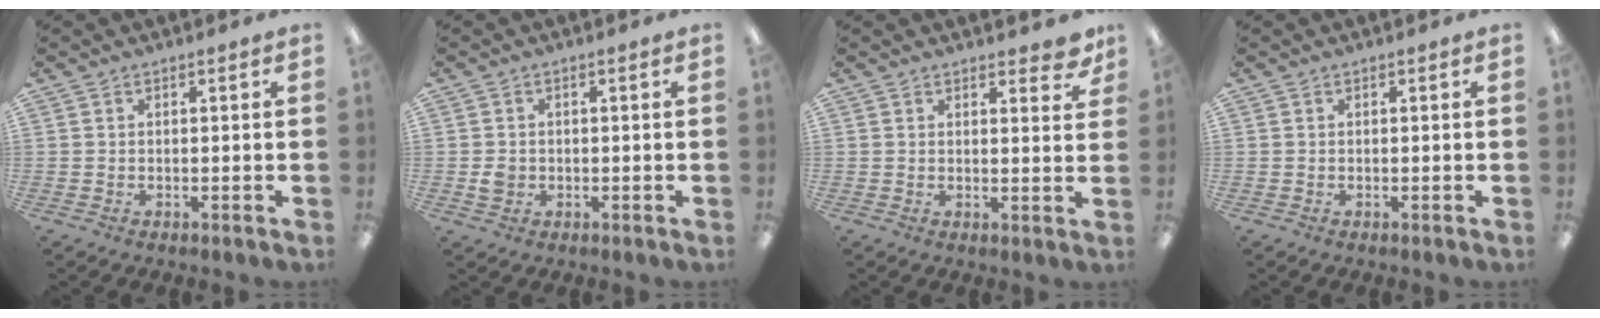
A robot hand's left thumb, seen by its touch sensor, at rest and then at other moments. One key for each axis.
{"total": 2.3, "fx": -0.3, "fy": 2.0, "fz": 1.1, "tx": -0.012, "ty": 0.001, "tz": -0.008}
{"total": 3.8, "fx": 3.2, "fy": 1.3, "fz": 1.7, "tx": -0.008, "ty": -0.020, "tz": 0.052}
{"total": 0.0}